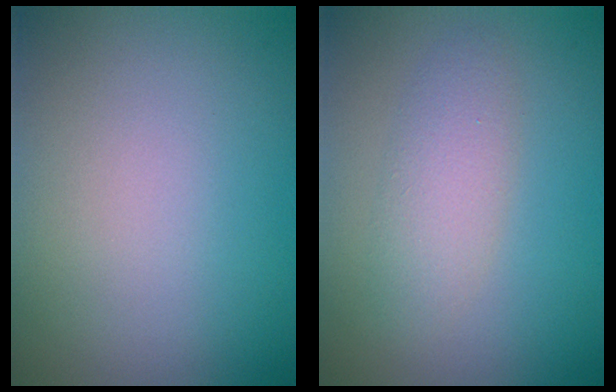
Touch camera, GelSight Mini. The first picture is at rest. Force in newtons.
{"total": 2.6, "press": 2.6, "slide": 0.1}